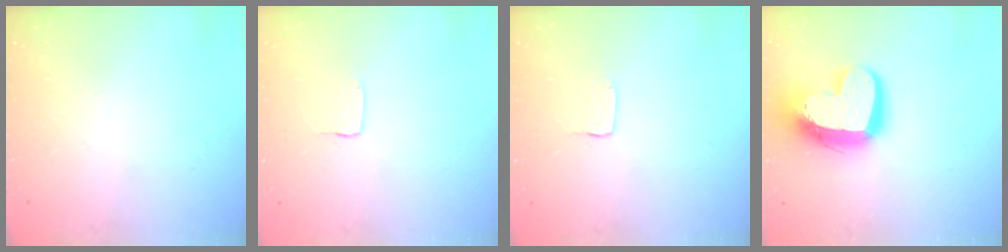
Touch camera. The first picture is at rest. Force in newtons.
{"total": 1.0, "press": 1.0, "slide": 0.1}
{"total": 1.0, "press": 1.0, "slide": 0.1}
{"total": 17.3, "press": 17.3, "slide": 1.6}